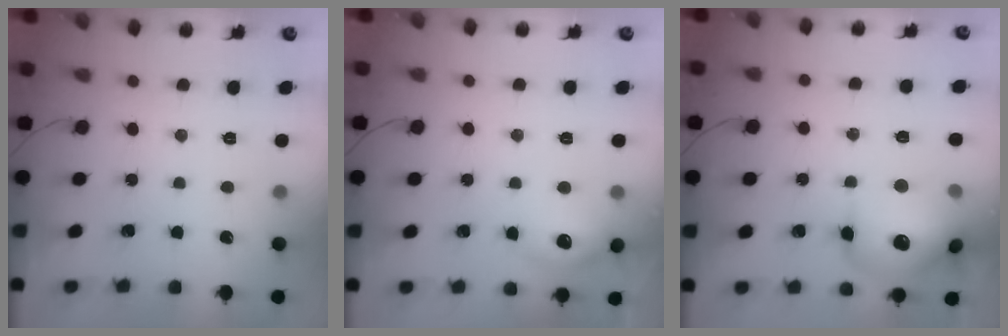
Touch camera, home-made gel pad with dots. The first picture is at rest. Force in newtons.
{"total": 9.2, "press": 9.2, "slide": 1.3}
{"total": 19.7, "press": 19.6, "slide": 1.7}